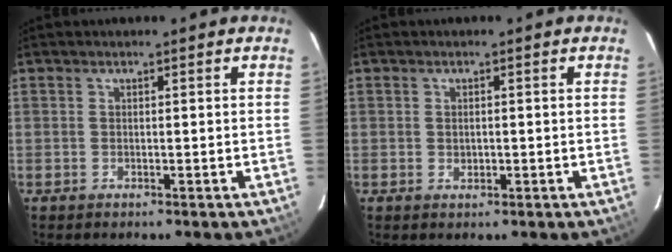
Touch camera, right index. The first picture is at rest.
{"total": 1.3, "force": [0.0, 1.0, 0.9], "torque": [-0.013, 0.002, 0.001]}